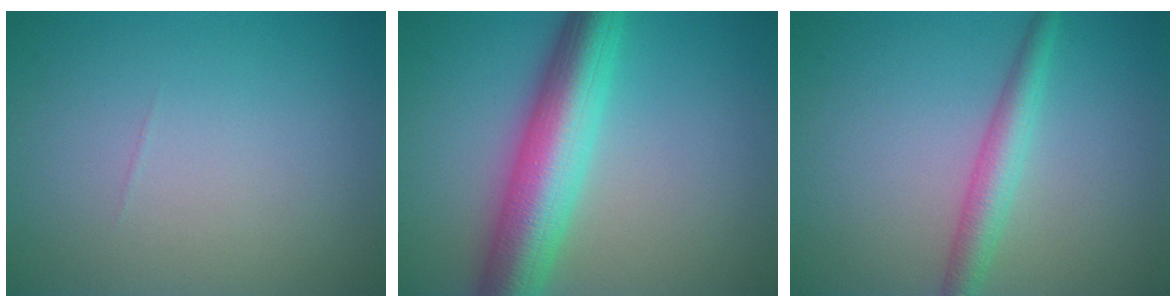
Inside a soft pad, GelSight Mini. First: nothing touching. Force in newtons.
{"total": 8.6, "press": 8.5, "slide": 0.3}
{"total": 3.0, "press": 3.0, "slide": 0.0}